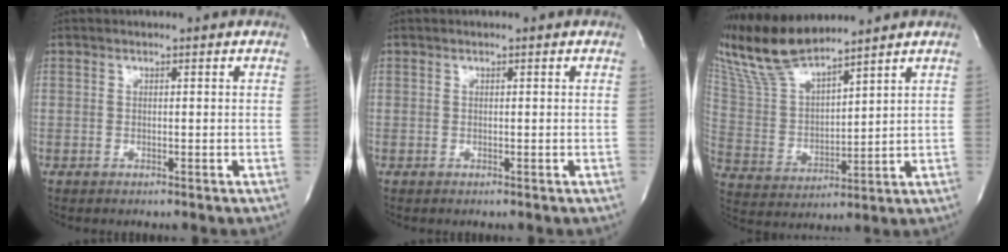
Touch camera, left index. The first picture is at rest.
{"total": 0.0}
{"total": 11.7, "force": [10.6, 1.0, 4.7], "torque": [-0.111, 0.008, 0.220]}